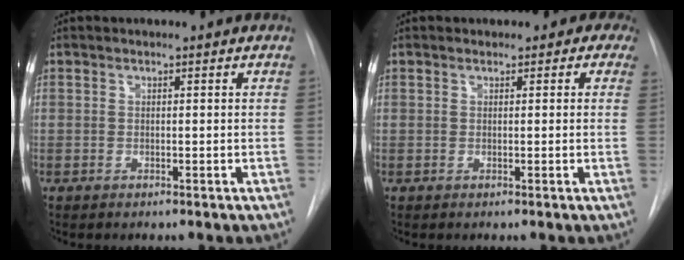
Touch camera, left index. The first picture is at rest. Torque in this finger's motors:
{"motor_torque": [0.92, -1.22, -0.25, -0.01]}